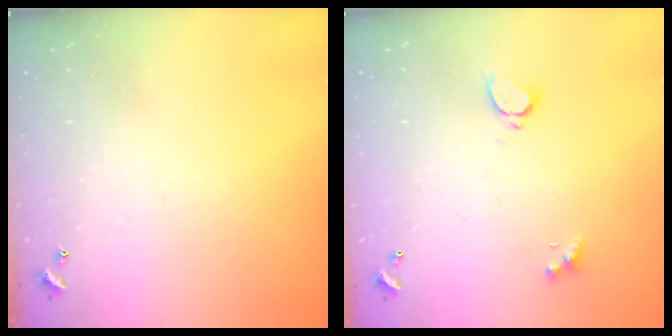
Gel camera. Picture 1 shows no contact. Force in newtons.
{"total": 2.2, "press": 2.0, "slide": 0.9}